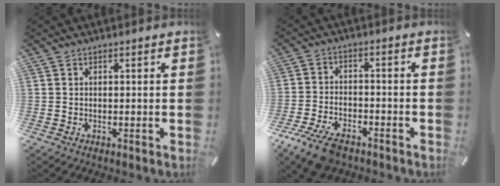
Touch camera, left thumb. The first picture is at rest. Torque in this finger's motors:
{"motor_torque": [0.32, 1.00, 0.50, 0.47, 0.15]}